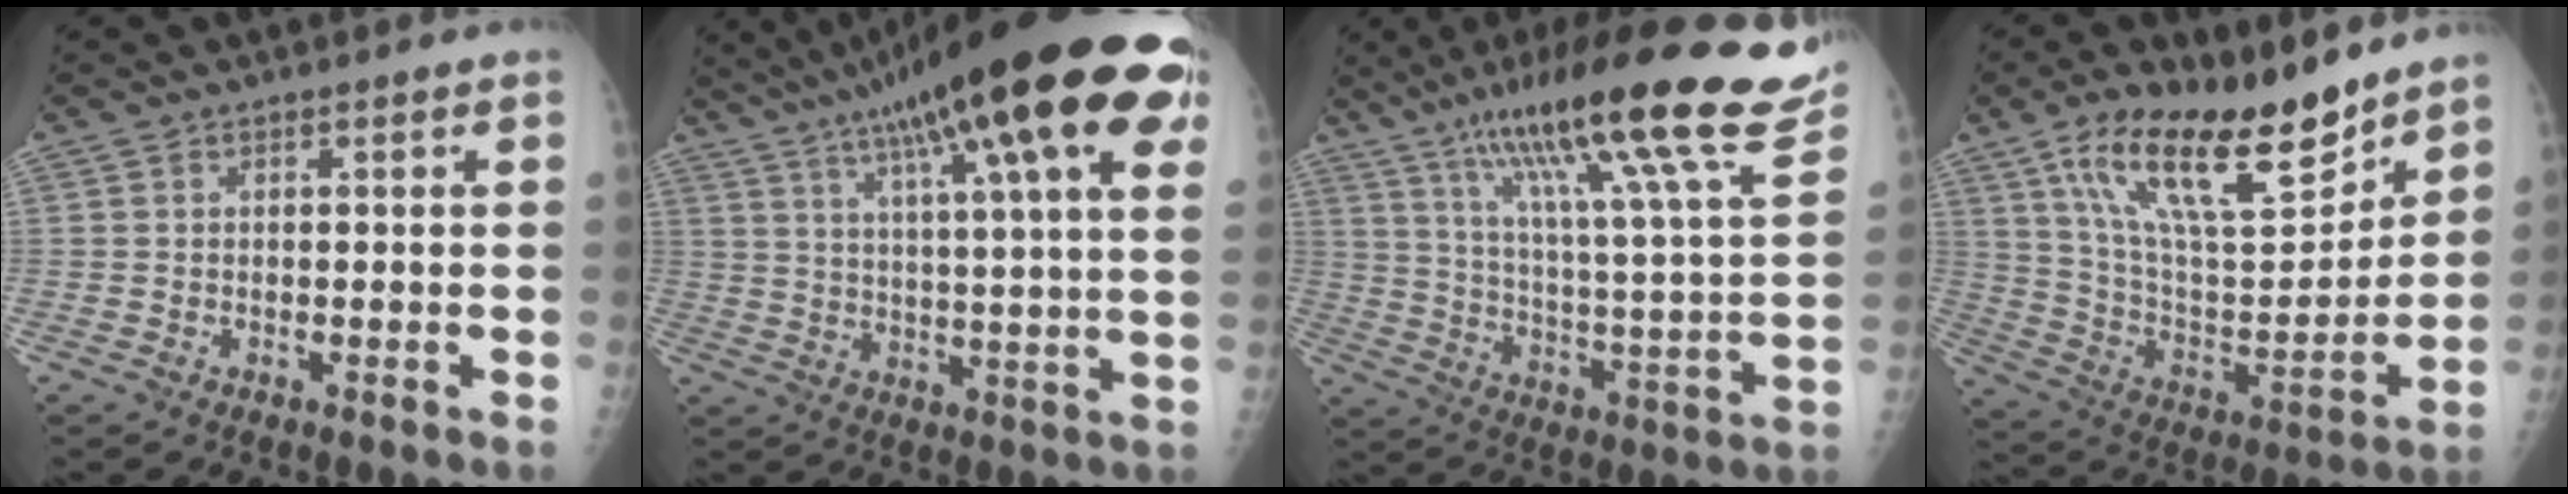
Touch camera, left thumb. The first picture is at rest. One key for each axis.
{"total": 29.4, "fx": 15.6, "fy": 5.6, "fz": 24.2, "tx": -0.339, "ty": 0.001, "tz": 0.226}
{"total": 29.1, "fx": 19.6, "fy": 3.7, "fz": 21.1, "tx": -0.319, "ty": -0.056, "tz": 0.300}
{"total": 22.5, "fx": 15.1, "fy": 7.3, "fz": 15.0, "tx": -0.224, "ty": -0.066, "tz": 0.271}